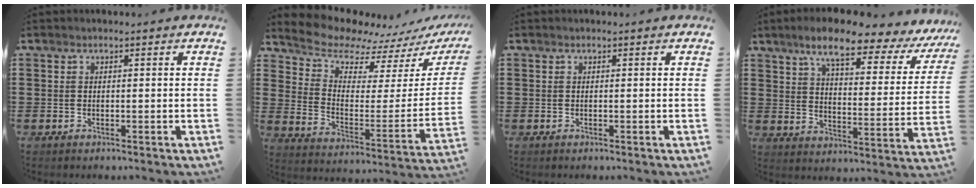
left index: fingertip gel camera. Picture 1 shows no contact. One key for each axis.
{"total": 7.8, "fx": 7.5, "fy": 2.0, "fz": 0.8, "tx": -0.056, "ty": -0.068, "tz": 0.130}
{"total": 0.0}
{"total": 9.0, "fx": 6.9, "fy": 1.3, "fz": 5.7, "tx": -0.114, "ty": -0.040, "tz": 0.106}